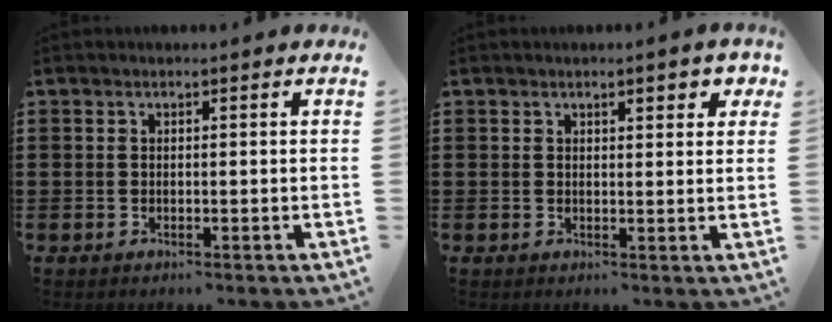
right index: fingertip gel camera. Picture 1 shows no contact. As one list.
[{"total": 2.3, "force": [1.4, 0.7, 1.7], "torque": [-0.021, -0.001, 0.019]}]